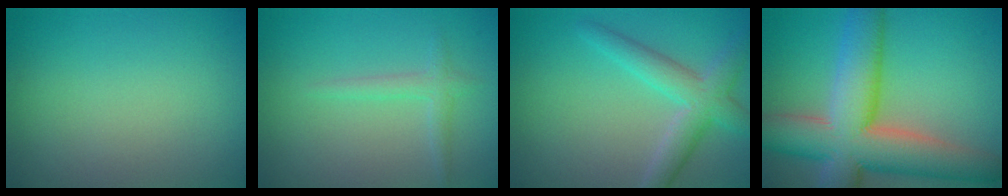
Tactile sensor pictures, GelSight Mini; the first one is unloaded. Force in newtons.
{"total": 1.5, "press": 1.4, "slide": 0.1}
{"total": 4.1, "press": 4.1, "slide": 0.2}
{"total": 11.6, "press": 11.6, "slide": 1.0}